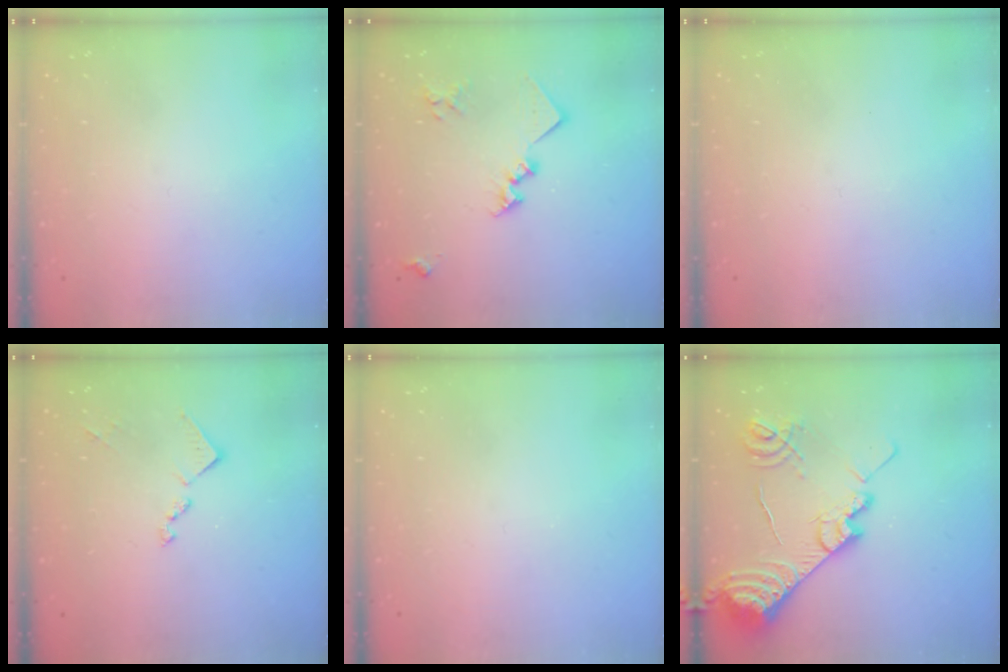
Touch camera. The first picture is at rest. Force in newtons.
{"total": 15.0, "press": 14.9, "slide": 0.9}
{"total": 0.0}
{"total": 9.7, "press": 9.7, "slide": 0.6}
{"total": 0.0}
{"total": 19.1, "press": 19.0, "slide": 1.8}